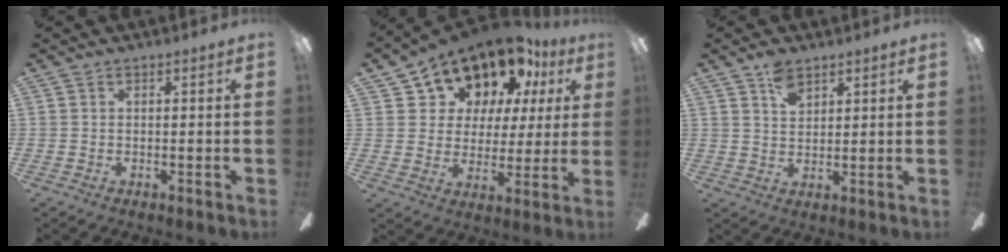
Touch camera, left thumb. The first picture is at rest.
{"total": 14.3, "force": [10.9, 8.2, 4.1], "torque": [-0.086, -0.078, 0.199]}
{"total": 4.9, "force": [3.2, 2.7, 2.4], "torque": [-0.039, -0.006, 0.058]}